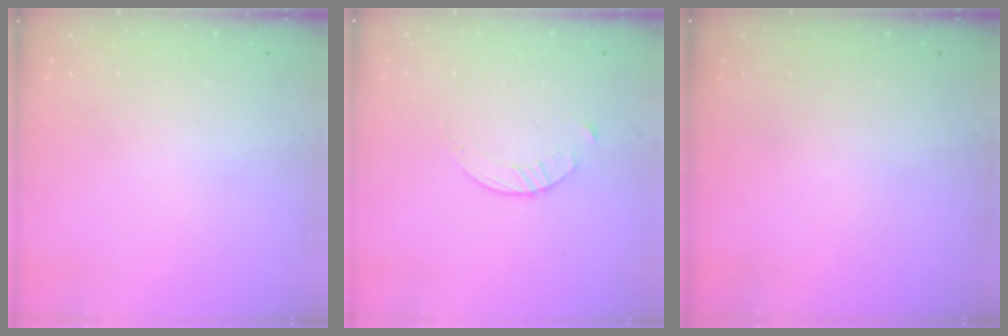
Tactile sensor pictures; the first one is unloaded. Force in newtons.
{"total": 3.1, "press": 3.0, "slide": 0.4}
{"total": 0.0}